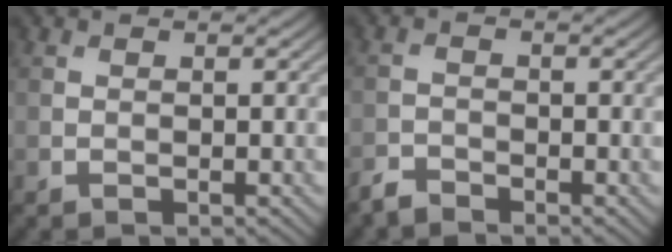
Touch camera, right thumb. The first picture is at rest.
{"total": 2.1, "force": [-2.0, 0.4, 0.3], "torque": [-0.009, -0.003, -0.047]}